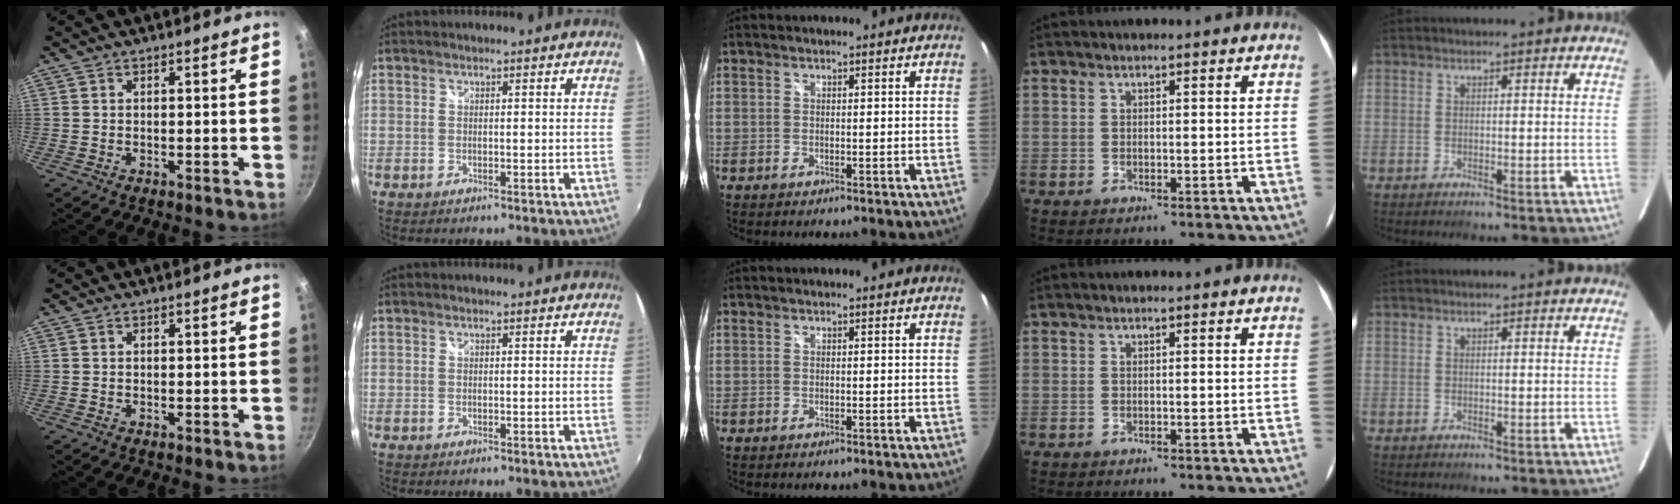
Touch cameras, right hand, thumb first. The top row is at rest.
{}